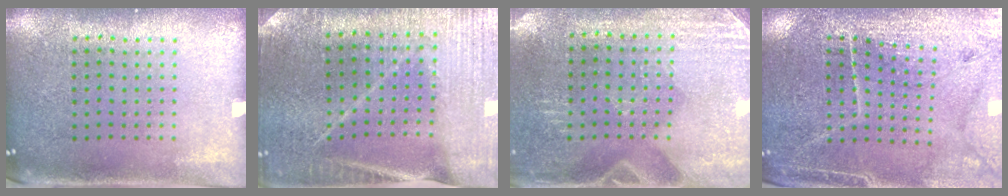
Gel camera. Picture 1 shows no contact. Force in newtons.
{"total": 2.0, "press": 2.0, "slide": 0.1}
{"total": 2.8, "press": 2.5, "slide": 1.2}
{"total": 3.1, "press": 3.0, "slide": 0.7}